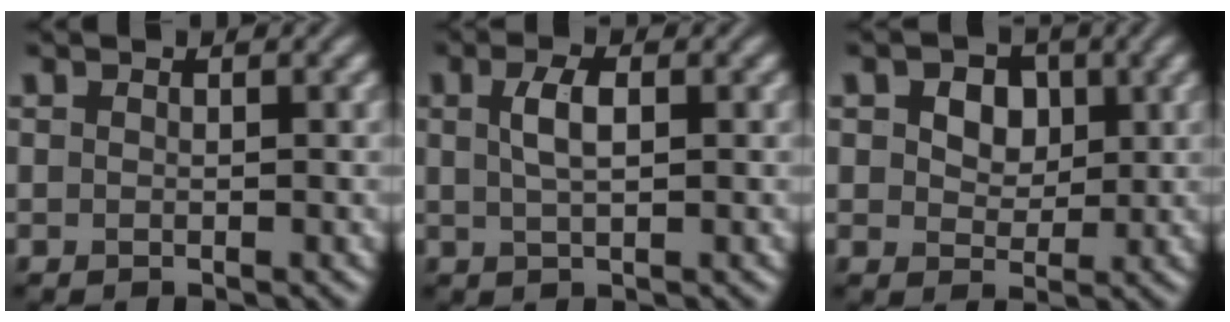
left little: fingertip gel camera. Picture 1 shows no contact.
{"total": 2.5, "force": [0.6, 0.9, 2.3], "torque": [-0.047, 0.005, 0.011]}
{"total": 5.3, "force": [2.1, 3.6, 3.2], "torque": [-0.056, 0.014, 0.015]}